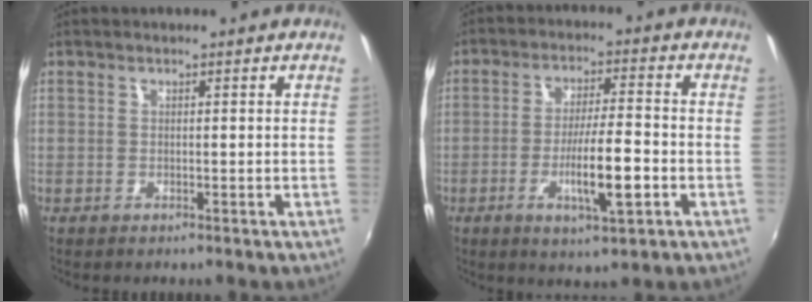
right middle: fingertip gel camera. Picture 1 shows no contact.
{"total": 9.5, "force": [-3.3, 1.4, 8.8], "torque": [-0.159, -0.012, -0.052]}